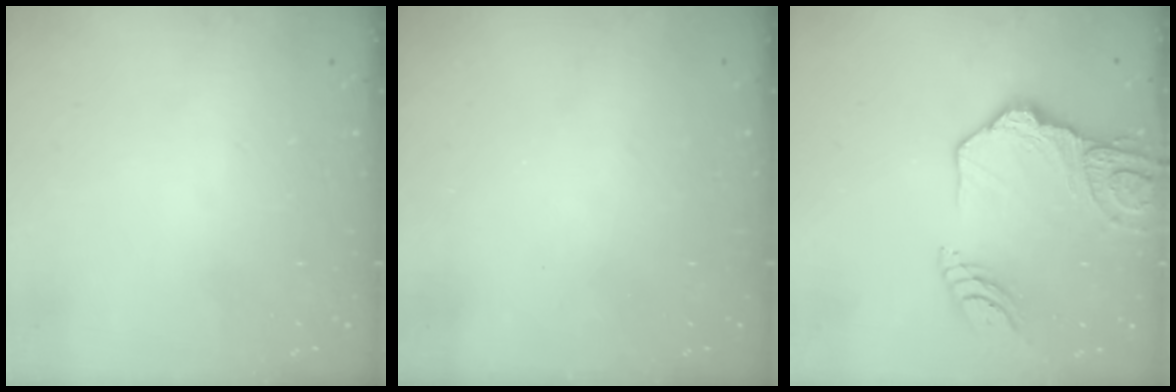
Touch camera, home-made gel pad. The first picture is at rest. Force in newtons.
{"total": 0.0}
{"total": 16.9, "press": 16.9, "slide": 1.1}